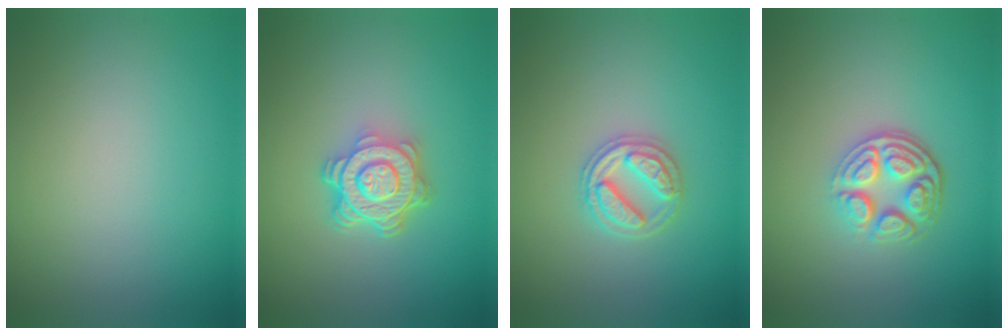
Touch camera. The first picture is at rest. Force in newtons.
{"total": 4.8, "press": 3.7, "slide": 3.1}
{"total": 3.3, "press": 3.2, "slide": 0.5}
{"total": 4.5, "press": 3.3, "slide": 3.1}